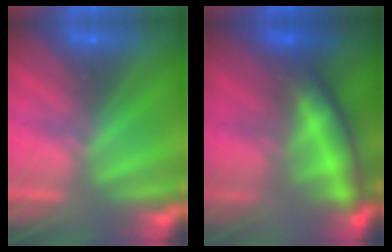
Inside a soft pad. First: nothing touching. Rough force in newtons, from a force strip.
{"total": 7.1}